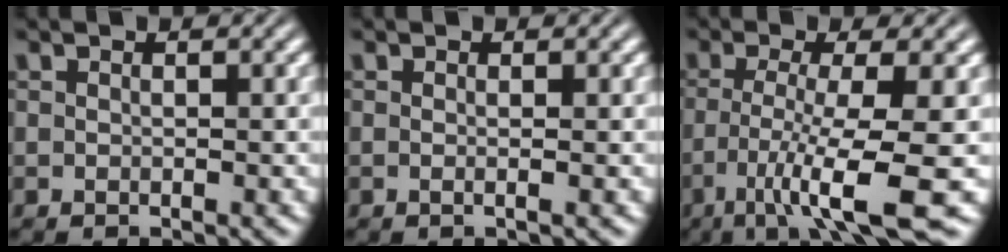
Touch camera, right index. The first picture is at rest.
{"total": 0.8, "force": [-0.3, -0.4, 0.6], "torque": [-0.016, -0.008, -0.003]}
{"total": 7.1, "force": [-3.3, 0.5, 6.3], "torque": [-0.110, -0.033, -0.037]}